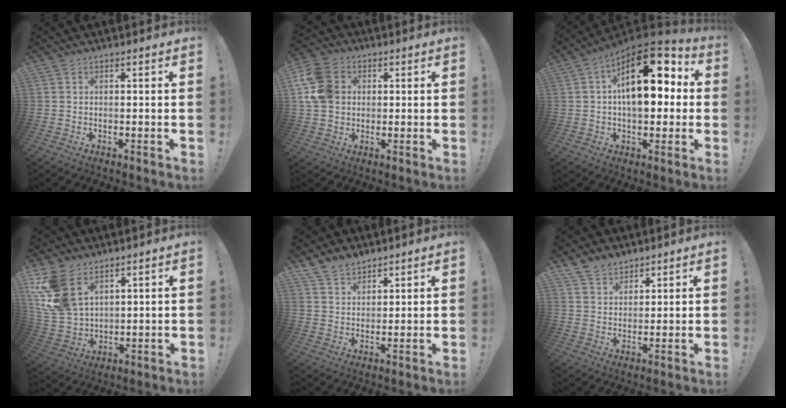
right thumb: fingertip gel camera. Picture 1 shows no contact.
{"total": 12.2, "force": [2.0, 10.0, 6.6], "torque": [-0.128, 0.008, 0.047]}
{"total": 20.2, "force": [4.1, 11.0, 16.5], "torque": [-0.234, -0.004, 0.067]}
{"total": 14.1, "force": [7.5, 9.0, 7.8], "torque": [-0.168, -0.038, 0.149]}
{"total": 6.9, "force": [5.9, 3.4, 1.5], "torque": [-0.035, -0.037, 0.115]}
{"total": 6.6, "force": [5.5, 3.5, 1.2], "torque": [-0.028, -0.034, 0.108]}